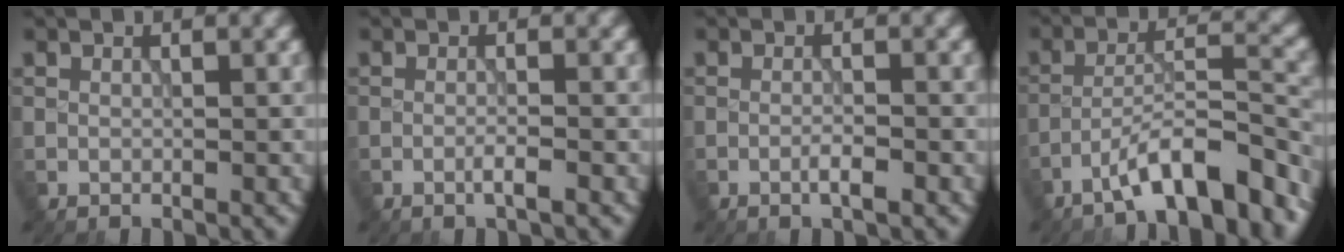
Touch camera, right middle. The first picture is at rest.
{"total": 1.5, "force": [-0.6, 0.2, 1.3], "torque": [-0.019, 0.003, -0.017]}
{"total": 1.7, "force": [-0.8, 0.2, 1.4], "torque": [-0.023, 0.002, -0.018]}
{"total": 7.8, "force": [-5.5, 1.5, 5.4], "torque": [-0.086, 0.016, -0.088]}